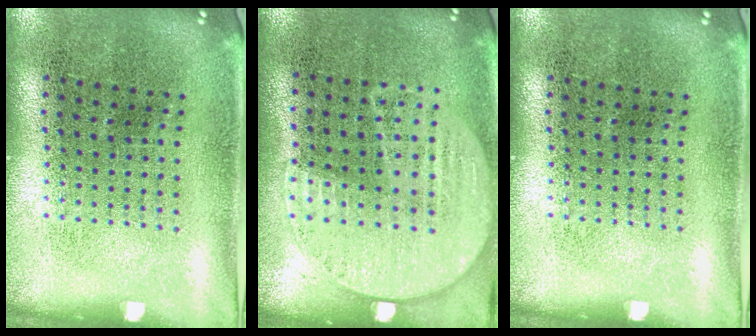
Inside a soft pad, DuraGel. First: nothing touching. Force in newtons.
{"total": 1.1, "press": 1.0, "slide": 0.5}
{"total": 0.0}